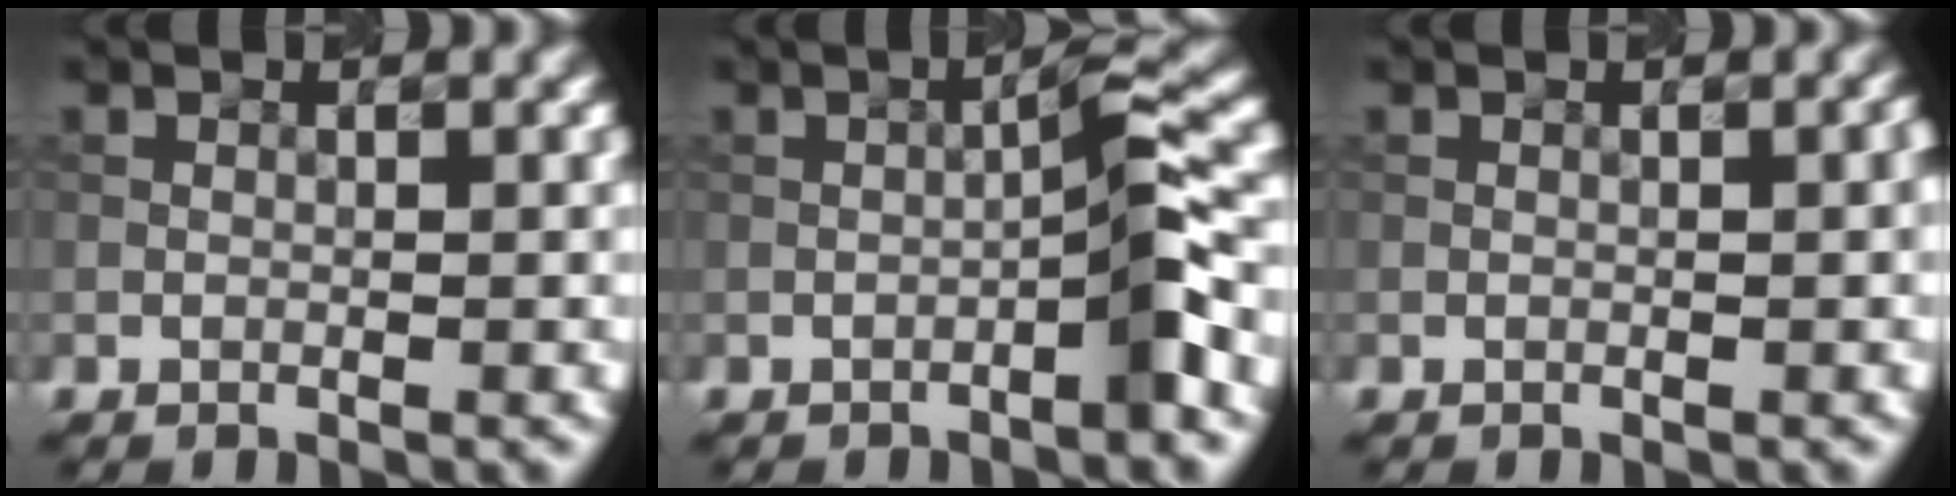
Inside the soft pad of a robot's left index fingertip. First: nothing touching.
{"total": 3.3, "force": [-1.3, 0.1, 3.0], "torque": [-0.047, 0.020, -0.027]}
{"total": 0.9, "force": [-0.1, 0.2, 0.9], "torque": [-0.010, 0.001, 0.000]}